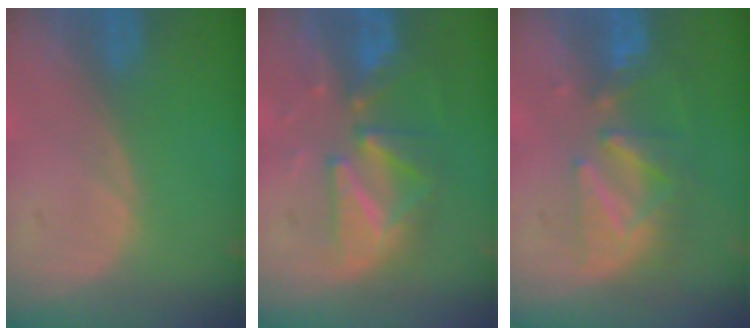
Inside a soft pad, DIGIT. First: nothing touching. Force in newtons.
{"total": 9.7, "press": 8.6, "slide": 4.4}
{"total": 8.2, "press": 7.4, "slide": 3.6}